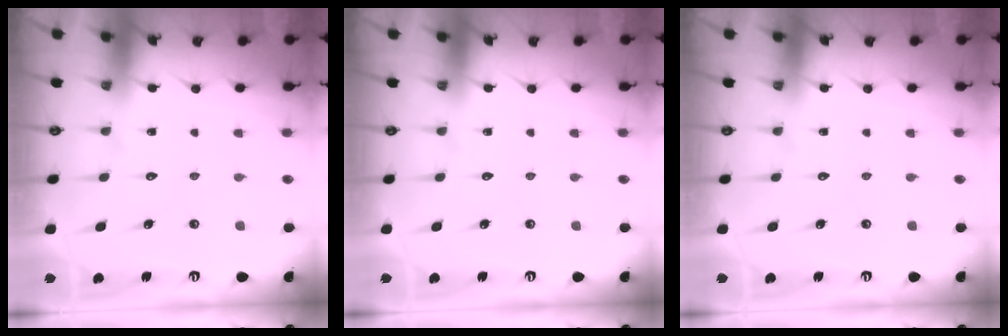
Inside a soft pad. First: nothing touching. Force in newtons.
{"total": 0.0}
{"total": 0.0}